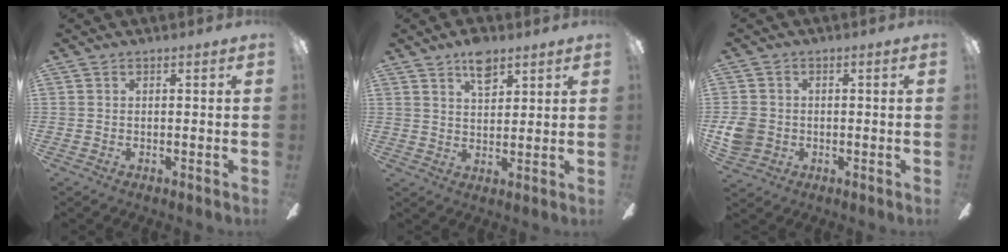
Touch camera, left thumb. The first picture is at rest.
{"total": 7.1, "force": [4.6, 3.5, 4.0], "torque": [-0.058, -0.018, 0.080]}
{"total": 6.1, "force": [-0.9, 5.4, 2.5], "torque": [-0.059, 0.011, -0.013]}